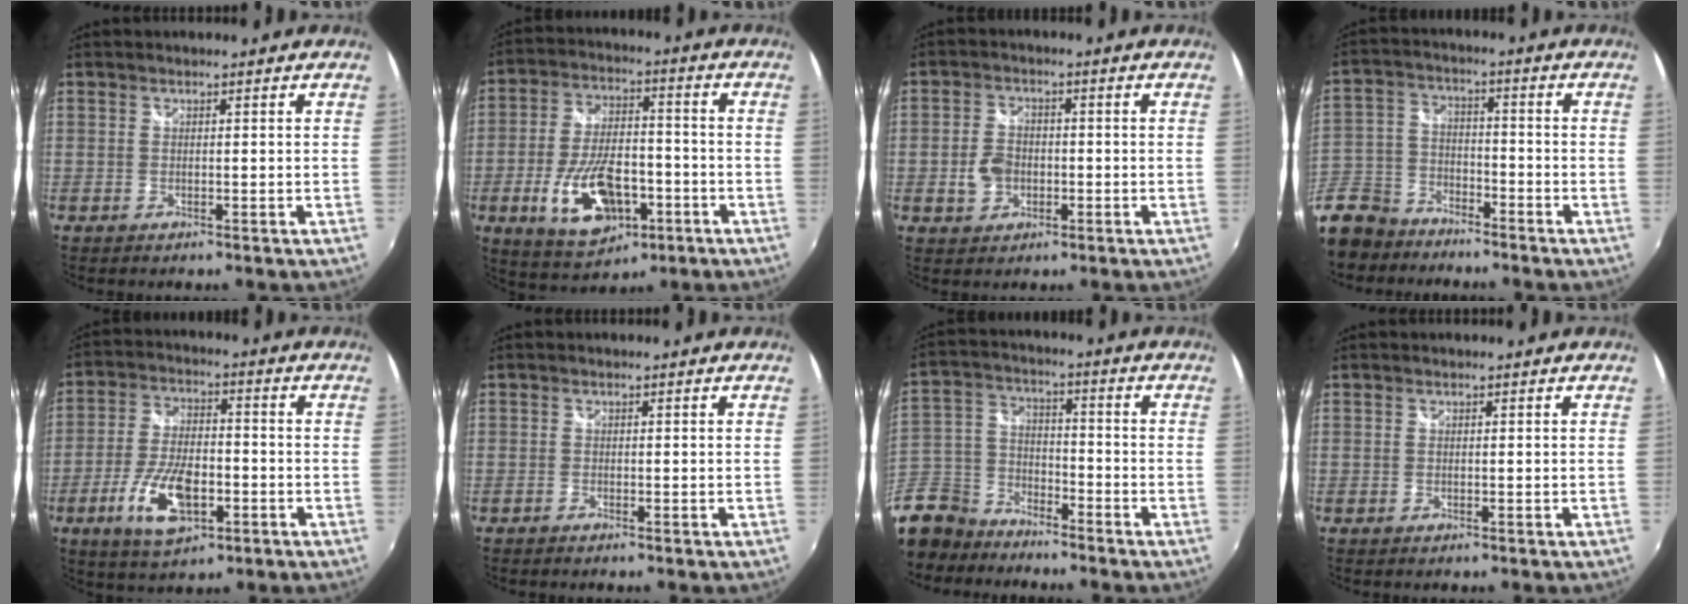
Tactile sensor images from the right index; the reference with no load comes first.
{"total": 14.5, "force": [-5.3, 7.6, 11.2], "torque": [-0.230, -0.002, -0.076]}
{"total": 5.1, "force": [-1.3, 4.0, 2.8], "torque": [-0.061, 0.009, -0.021]}
{"total": 14.3, "force": [-10.7, 8.1, 5.1], "torque": [-0.149, 0.000, -0.198]}
{"total": 12.8, "force": [-5.1, 5.9, 10.1], "torque": [-0.208, -0.006, -0.086]}
{"total": 0.6, "force": [-0.5, 0.1, 0.2], "torque": [-0.004, -0.003, -0.012]}
{"total": 15.9, "force": [-11.6, 9.5, 5.4], "torque": [-0.165, 0.009, -0.215]}
{"total": 0.0}